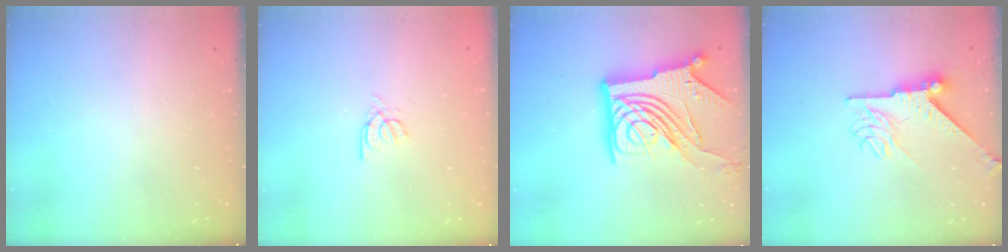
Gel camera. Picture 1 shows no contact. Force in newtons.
{"total": 3.4, "press": 3.4, "slide": 0.1}
{"total": 20.6, "press": 20.5, "slide": 2.4}
{"total": 8.5, "press": 8.5, "slide": 0.7}